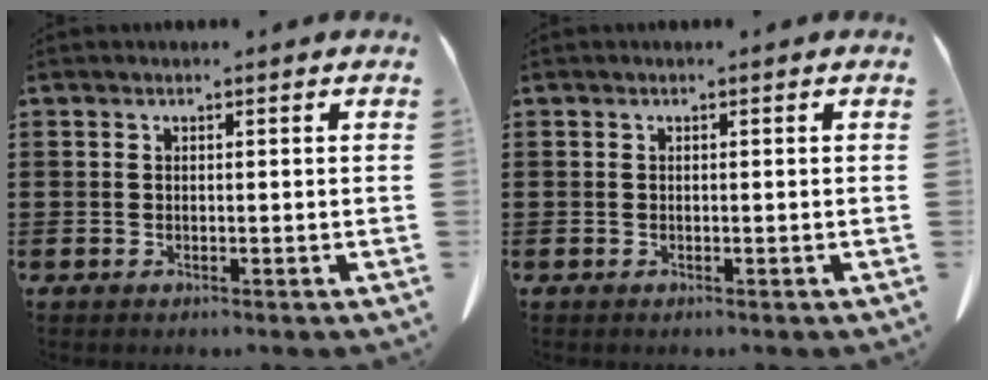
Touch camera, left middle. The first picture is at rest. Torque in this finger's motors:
{"motor_torque": [-0.48, -0.56, -0.07, 0.02]}